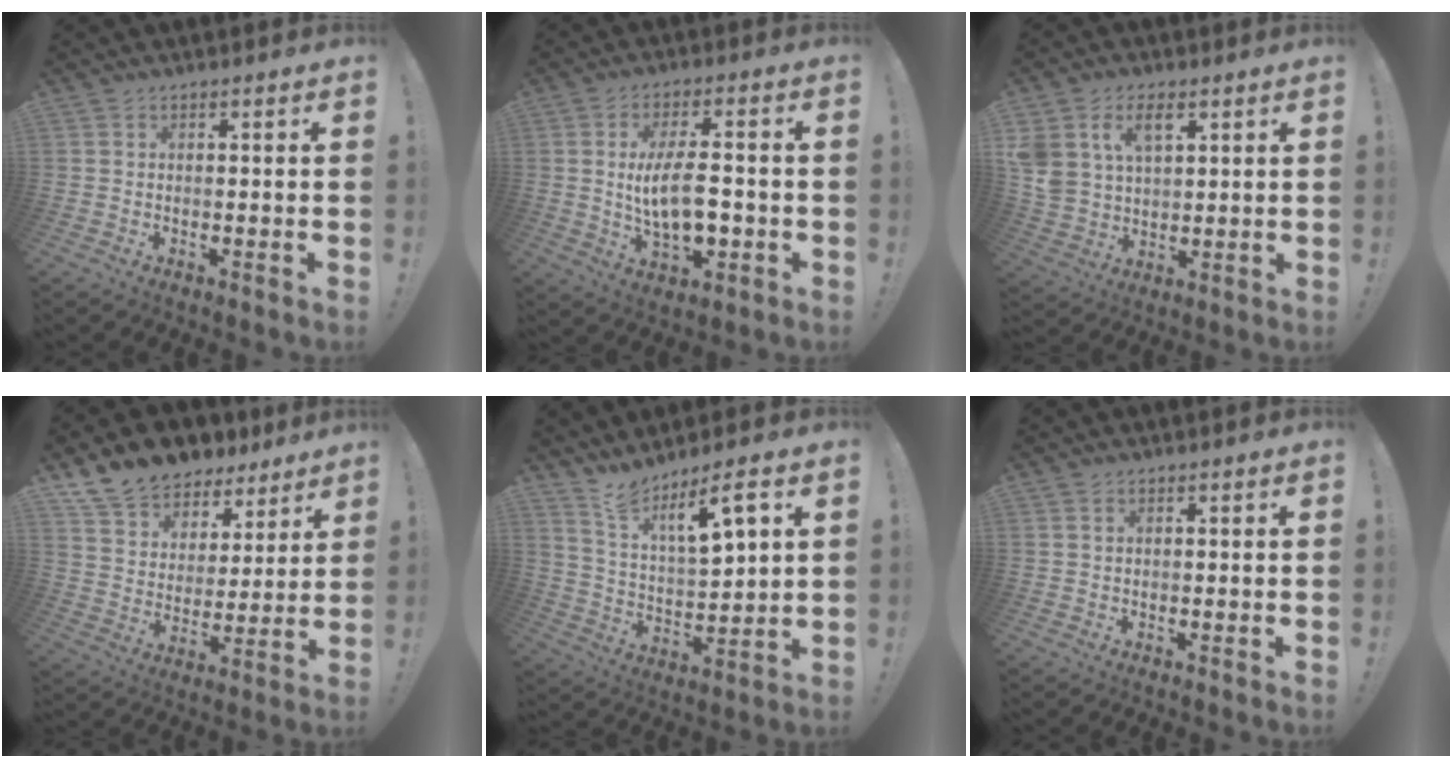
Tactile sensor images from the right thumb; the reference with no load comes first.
{"total": 12.3, "force": [-0.7, 5.3, 11.1], "torque": [-0.191, -0.001, -0.015]}
{"total": 10.0, "force": [5.0, 6.4, 5.9], "torque": [-0.113, -0.011, 0.096]}
{"total": 11.5, "force": [9.4, 6.3, 2.4], "torque": [-0.048, -0.079, 0.176]}
{"total": 10.5, "force": [7.9, 1.5, 6.7], "torque": [-0.114, -0.053, 0.132]}
{"total": 0.5, "force": [0.3, 0.3, 0.4], "torque": [-0.013, 0.003, 0.006]}